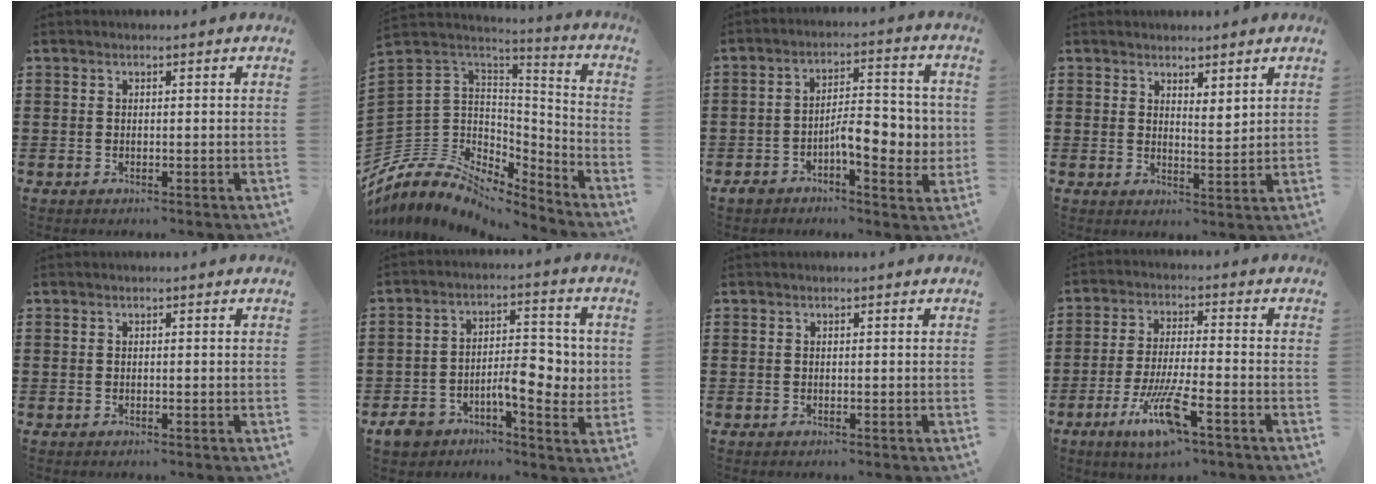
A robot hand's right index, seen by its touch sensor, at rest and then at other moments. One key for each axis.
{"total": 7.8, "fx": -4.3, "fy": 6.1, "fz": 2.3, "tx": -0.088, "ty": -0.020, "tz": -0.083}
{"total": 8.4, "fx": -1.7, "fy": 3.9, "fz": 7.3, "tx": -0.101, "ty": 0.000, "tz": -0.035}
{"total": 2.6, "fx": 2.5, "fy": 0.7, "fz": 0.4, "tx": -0.014, "ty": 0.001, "tz": 0.048}
{"total": 0.0}
{"total": 8.6, "fx": -2.2, "fy": 4.8, "fz": 6.8, "tx": -0.100, "ty": 0.007, "tz": -0.043}
{"total": 0.0}
{"total": 9.9, "fx": -5.3, "fy": 1.7, "fz": 8.1, "tx": -0.173, "ty": -0.009, "tz": -0.099}